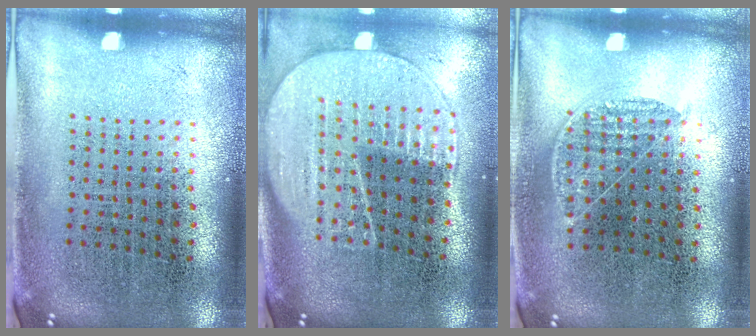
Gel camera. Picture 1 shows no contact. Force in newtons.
{"total": 2.0, "press": 1.8, "slide": 0.9}
{"total": 0.8, "press": 0.7, "slide": 0.5}